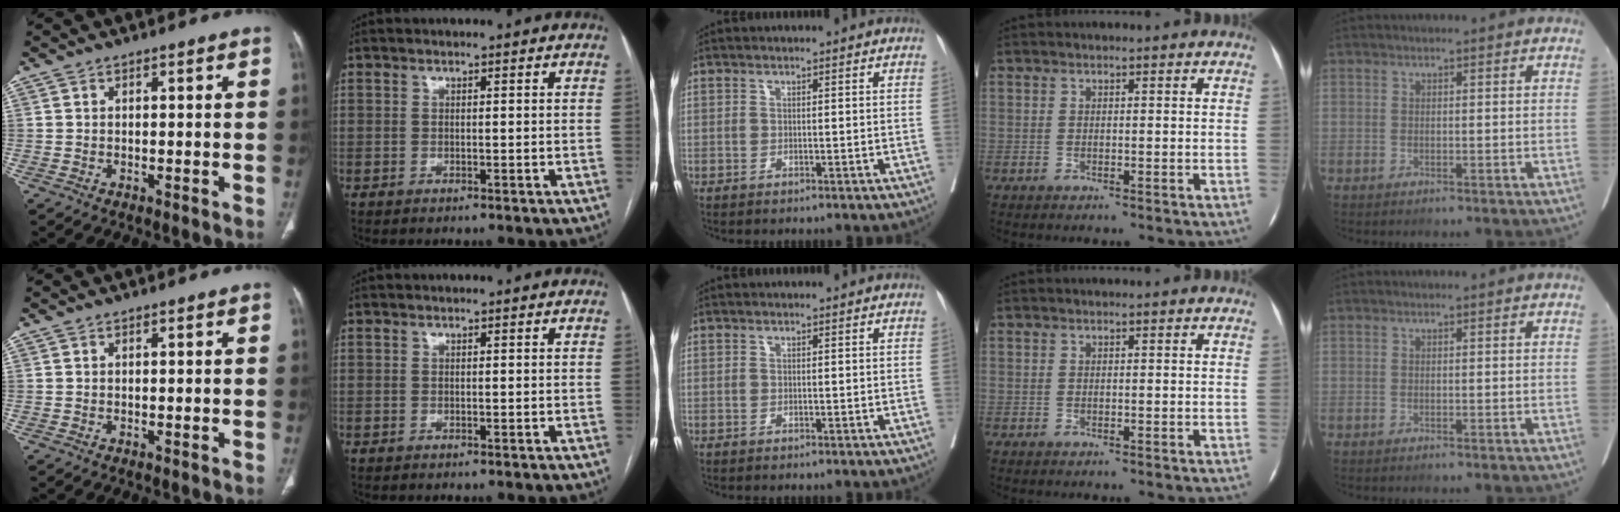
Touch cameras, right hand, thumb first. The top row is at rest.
{}